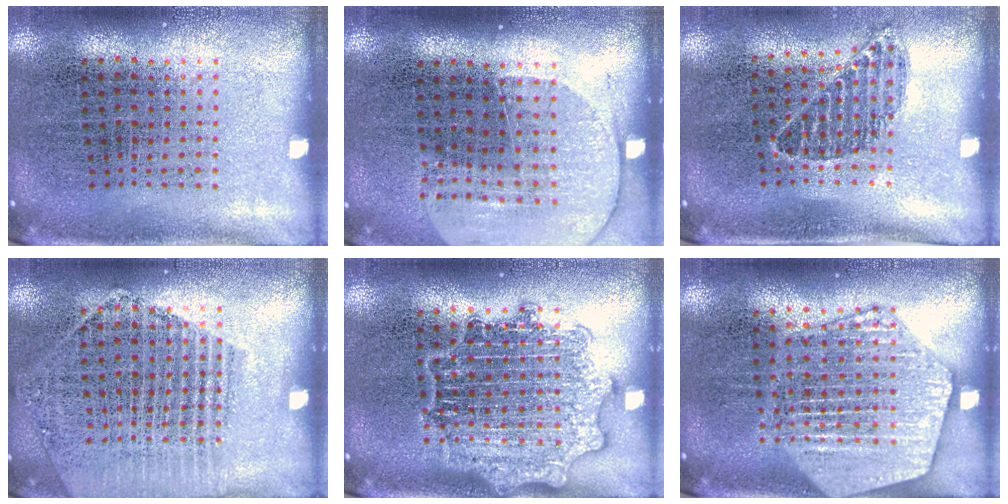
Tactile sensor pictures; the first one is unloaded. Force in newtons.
{"total": 1.7, "press": 1.5, "slide": 0.7}
{"total": 0.8, "press": 0.7, "slide": 0.4}
{"total": 1.6, "press": 1.5, "slide": 0.4}
{"total": 2.7, "press": 2.7, "slide": 0.4}
{"total": 2.2, "press": 2.2, "slide": 0.2}